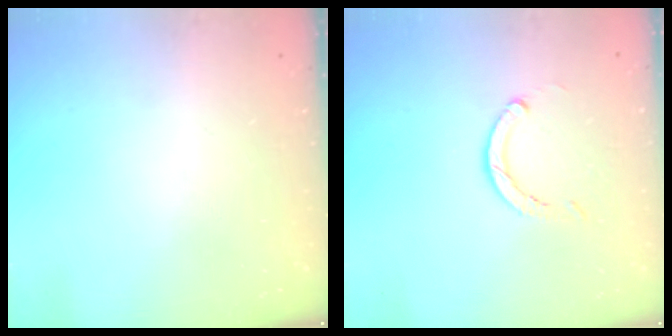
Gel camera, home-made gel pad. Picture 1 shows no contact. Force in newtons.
{"total": 3.5, "press": 3.4, "slide": 0.5}